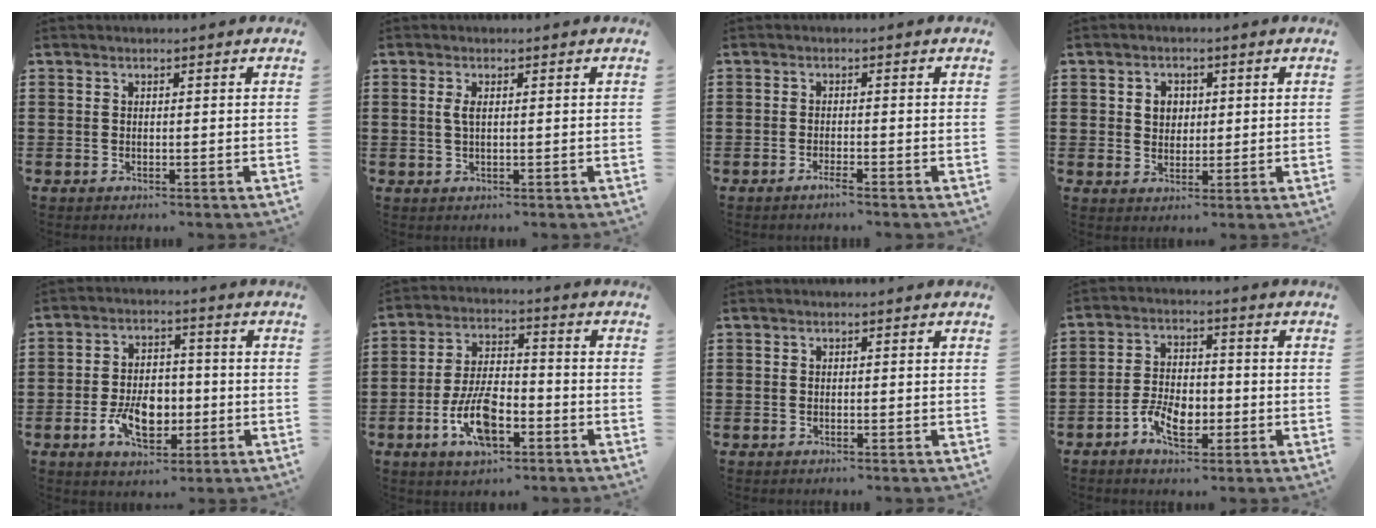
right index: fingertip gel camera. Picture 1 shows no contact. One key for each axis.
{"total": 1.7, "fx": 0.3, "fy": 0.5, "fz": 1.6, "tx": -0.033, "ty": 0.003, "tz": 0.003}
{"total": 1.5, "fx": -1.3, "fy": -0.1, "fz": 0.8, "tx": -0.014, "ty": -0.004, "tz": -0.023}
{"total": 3.1, "fx": 0.6, "fy": 2.7, "fz": 1.5, "tx": -0.038, "ty": 0.012, "tz": 0.008}
{"total": 7.5, "fx": -2.1, "fy": 4.7, "fz": 5.5, "tx": -0.099, "ty": -0.001, "tz": -0.041}
{"total": 9.5, "fx": -3.9, "fy": 4.4, "fz": 7.5, "tx": -0.160, "ty": 0.002, "tz": -0.072}
{"total": 0.0}
{"total": 6.1, "fx": -2.6, "fy": 3.6, "fz": 4.2, "tx": -0.085, "ty": 0.007, "tz": -0.048}